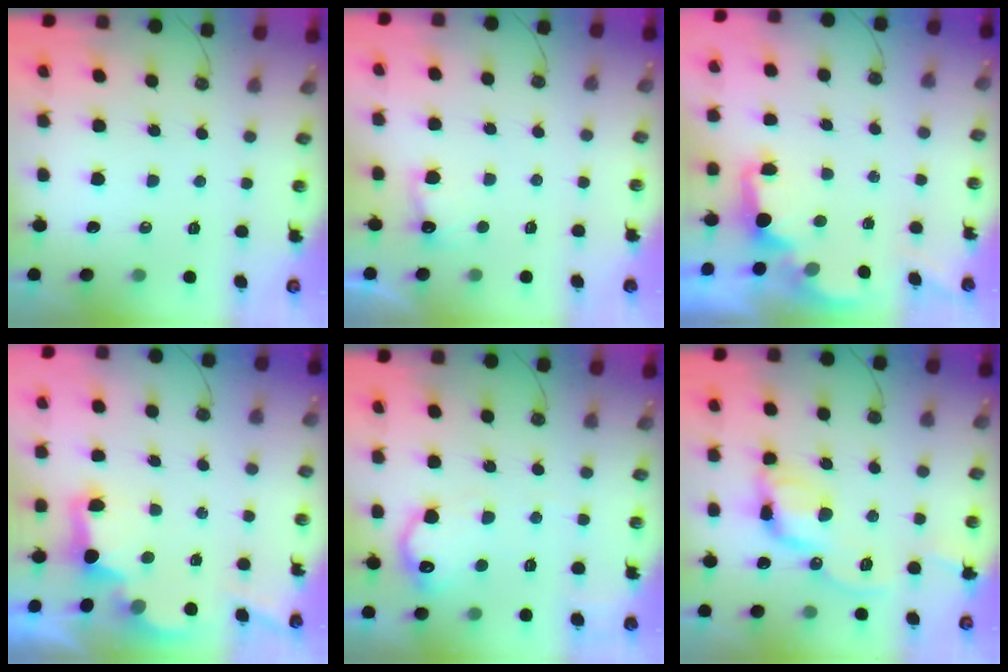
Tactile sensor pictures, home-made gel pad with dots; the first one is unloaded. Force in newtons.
{"total": 3.2, "press": 3.0, "slide": 1.0}
{"total": 1.7, "press": 1.6, "slide": 0.7}
{"total": 2.9, "press": 2.8, "slide": 0.9}
{"total": 13.1, "press": 13.1, "slide": 0.7}
{"total": 12.5, "press": 12.4, "slide": 1.2}